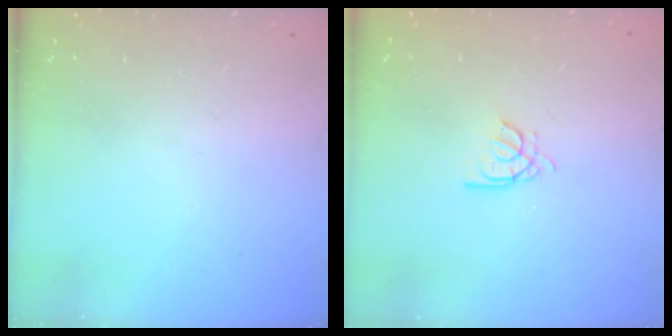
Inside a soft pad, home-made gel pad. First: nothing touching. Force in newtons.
{"total": 3.6, "press": 3.6, "slide": 0.4}